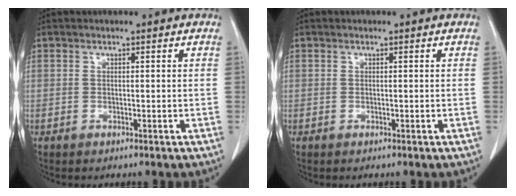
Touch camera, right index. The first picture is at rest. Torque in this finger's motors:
{"motor_torque": [0.01, 0.00, 0.00, 0.00]}